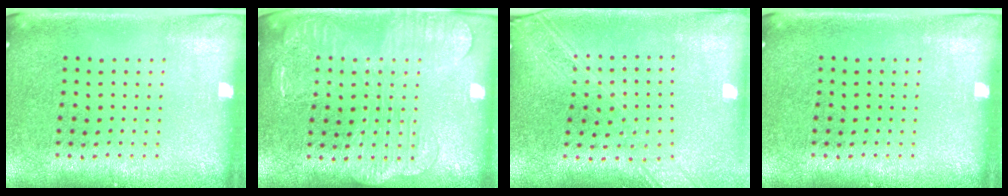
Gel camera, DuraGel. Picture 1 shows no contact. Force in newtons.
{"total": 2.2, "press": 2.1, "slide": 0.4}
{"total": 2.1, "press": 1.8, "slide": 1.1}
{"total": 0.0}